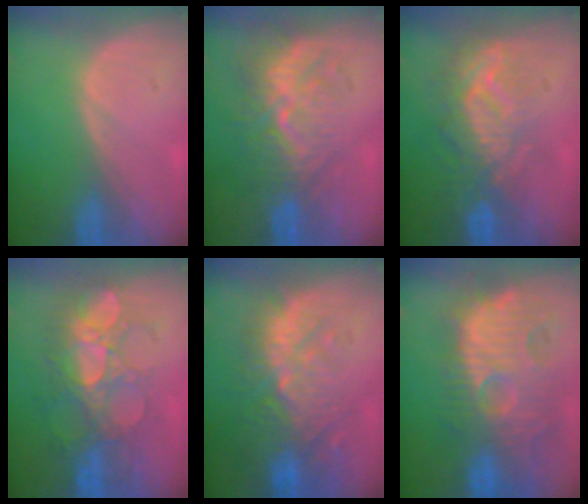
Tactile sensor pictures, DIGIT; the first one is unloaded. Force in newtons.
{"total": 10.0, "press": 8.6, "slide": 4.9}
{"total": 9.2, "press": 8.6, "slide": 3.3}
{"total": 8.8, "press": 8.6, "slide": 1.5}
{"total": 11.0, "press": 9.9, "slide": 4.7}
{"total": 13.4, "press": 12.4, "slide": 5.0}